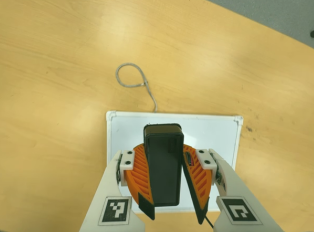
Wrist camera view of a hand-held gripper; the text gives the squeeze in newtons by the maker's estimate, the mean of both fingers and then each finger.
{"total": 11.4, "left": 10.7, "right": 12.1}